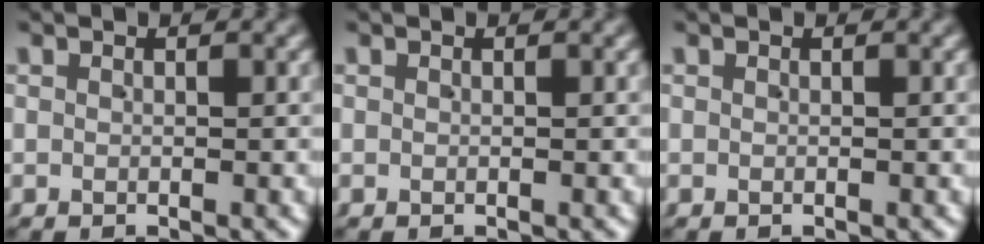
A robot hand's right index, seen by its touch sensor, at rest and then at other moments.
{"total": 0.0}
{"total": 0.0}